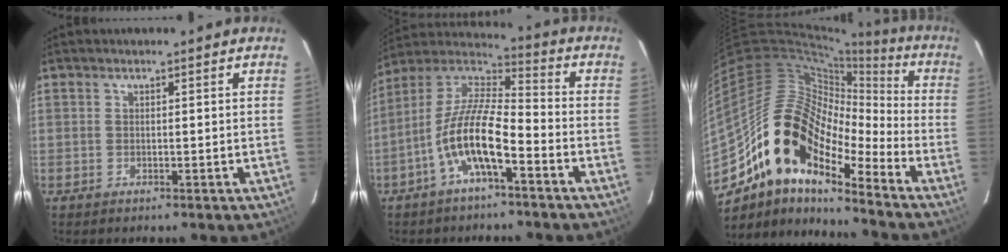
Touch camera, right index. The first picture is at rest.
{"total": 12.6, "force": [-5.8, 3.3, 10.6], "torque": [-0.214, 0.002, -0.116]}
{"total": 18.3, "force": [-12.0, 7.7, 11.5], "torque": [-0.201, -0.003, -0.243]}